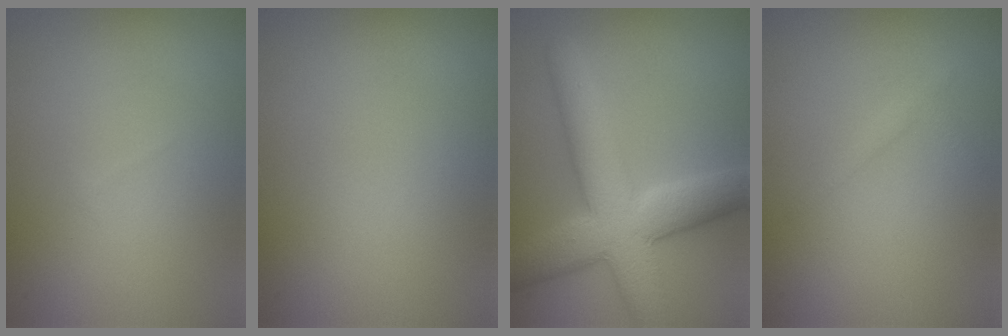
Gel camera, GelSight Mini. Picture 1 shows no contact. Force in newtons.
{"total": 0.0}
{"total": 8.3, "press": 8.3, "slide": 0.2}
{"total": 1.1, "press": 1.1, "slide": 0.1}